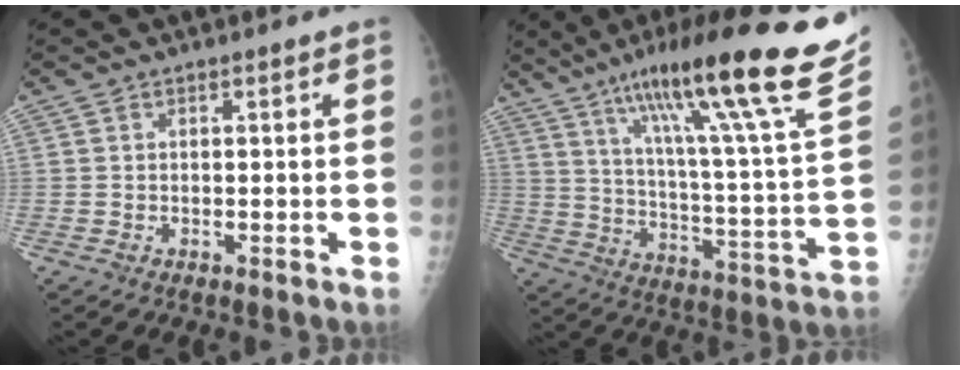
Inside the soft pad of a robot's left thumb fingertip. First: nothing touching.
{"total": 29.2, "force": [18.7, 3.1, 22.2], "torque": [-0.334, -0.058, 0.283]}